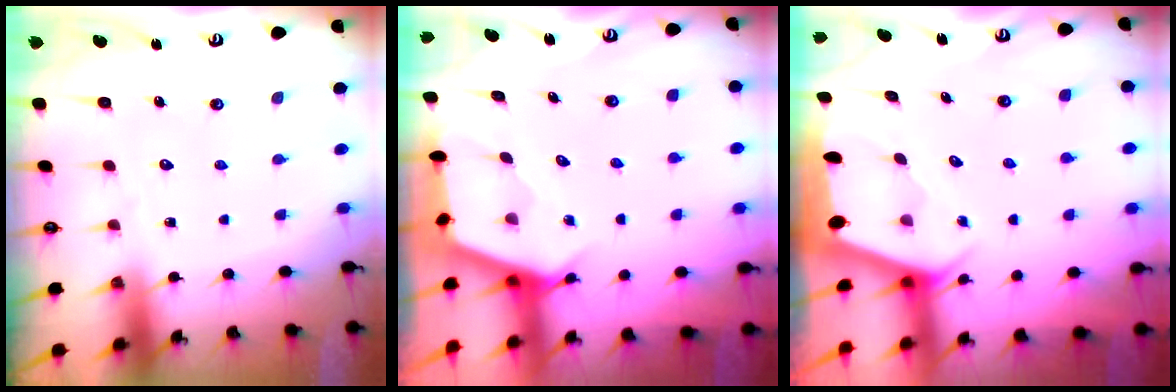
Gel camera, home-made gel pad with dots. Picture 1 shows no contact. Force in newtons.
{"total": 2.6, "press": 2.6, "slide": 0.3}
{"total": 2.0, "press": 2.0, "slide": 0.3}